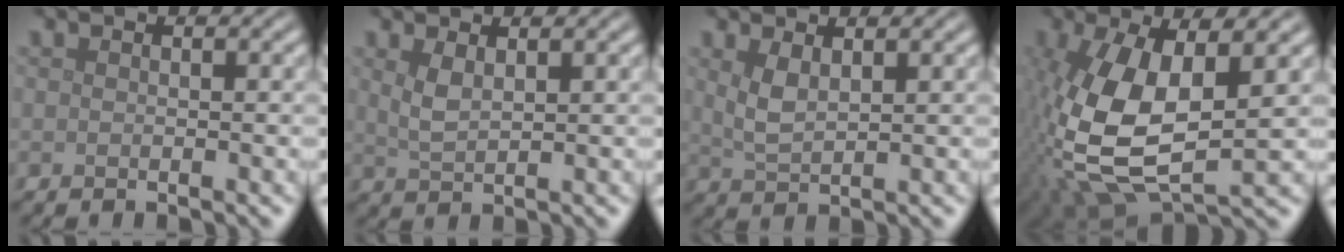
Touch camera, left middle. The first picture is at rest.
{"total": 1.8, "force": [1.0, 0.6, 1.4], "torque": [-0.034, -0.002, 0.024]}
{"total": 2.2, "force": [1.1, 0.8, 1.7], "torque": [-0.043, -0.002, 0.026]}
{"total": 11.4, "force": [-0.4, 5.7, 9.9], "torque": [-0.231, -0.013, -0.008]}